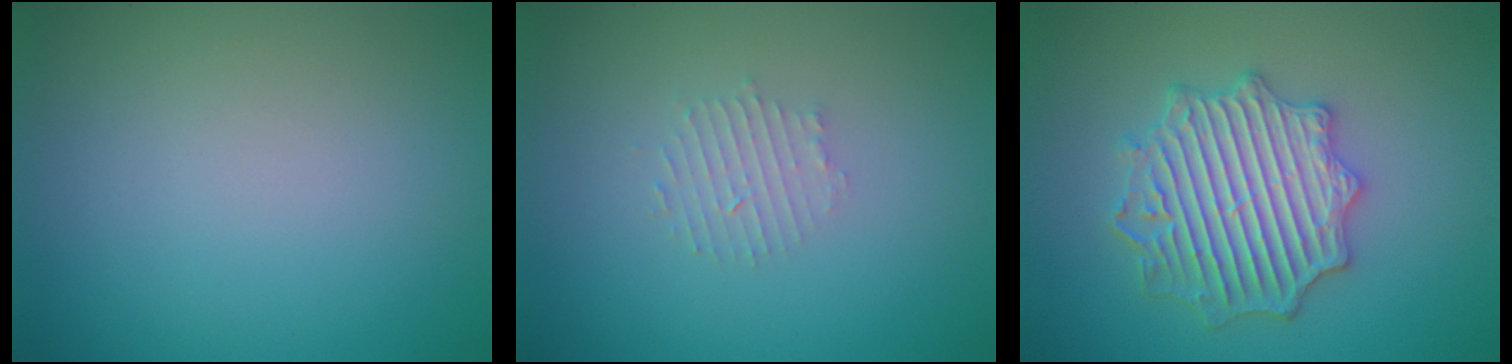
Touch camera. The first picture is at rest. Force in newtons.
{"total": 1.6, "press": 1.5, "slide": 0.3}
{"total": 5.2, "press": 5.1, "slide": 0.9}